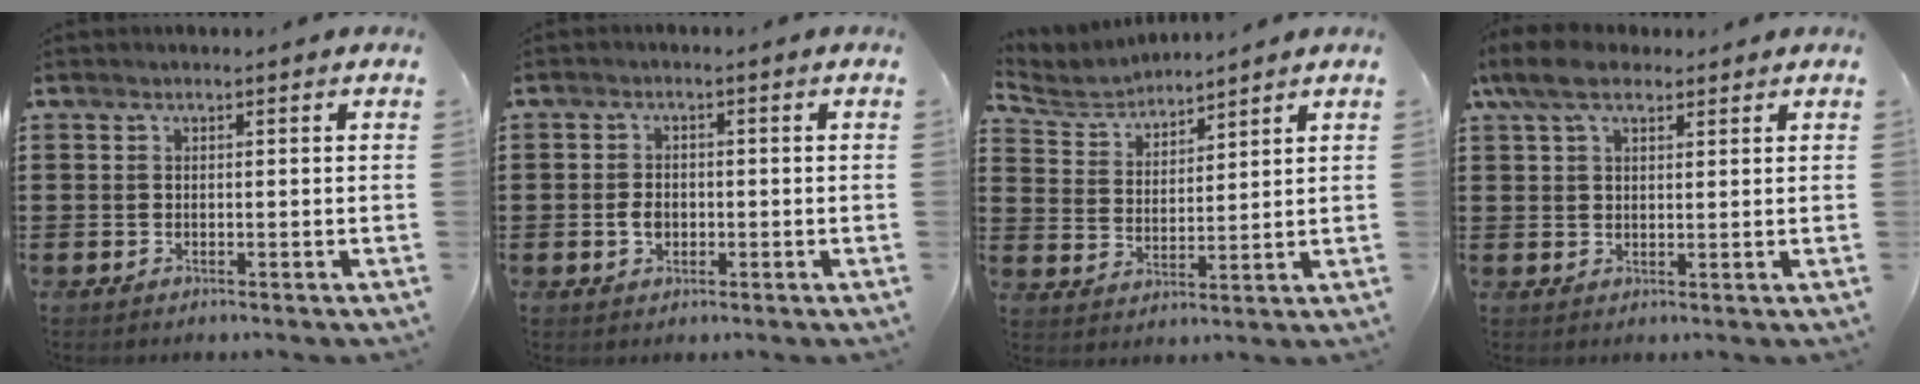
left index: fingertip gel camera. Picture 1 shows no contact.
{"total": 2.5, "force": [-0.4, 1.8, 1.7], "torque": [-0.043, 0.001, -0.011]}
{"total": 4.7, "force": [4.5, 1.3, 0.4], "torque": [-0.031, -0.016, 0.079]}
{"total": 6.5, "force": [4.3, 2.7, 4.0], "torque": [-0.090, 0.005, 0.080]}